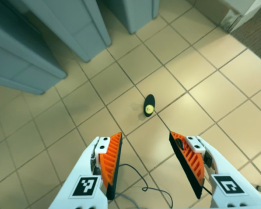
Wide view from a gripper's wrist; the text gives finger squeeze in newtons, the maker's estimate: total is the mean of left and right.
{"total": 0.0}